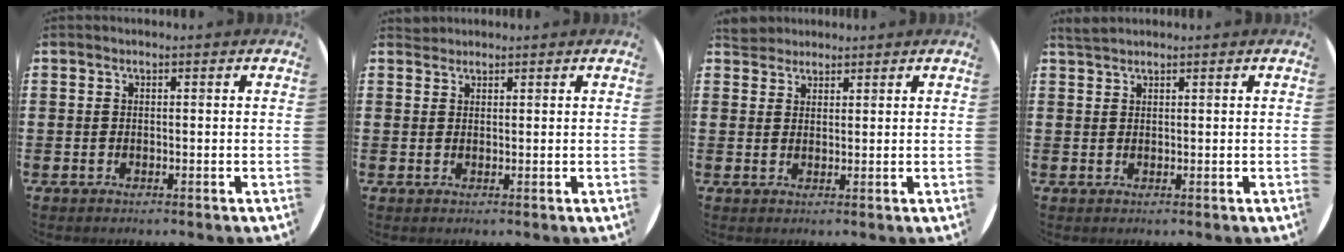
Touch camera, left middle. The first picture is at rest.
{"total": 1.0, "force": [0.9, 0.2, -0.1], "torque": [0.001, 0.002, 0.019]}
{"total": 2.6, "force": [2.5, 0.9, -0.1], "torque": [-0.004, 0.002, 0.049]}
{"total": 1.2, "force": [1.2, 0.0, 0.2], "torque": [-0.005, 0.002, 0.022]}